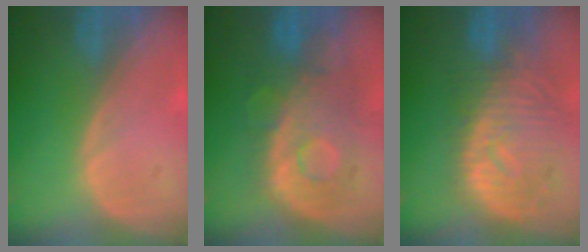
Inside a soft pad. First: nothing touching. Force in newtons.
{"total": 10.1, "press": 9.2, "slide": 4.1}
{"total": 11.3, "press": 9.9, "slide": 5.6}